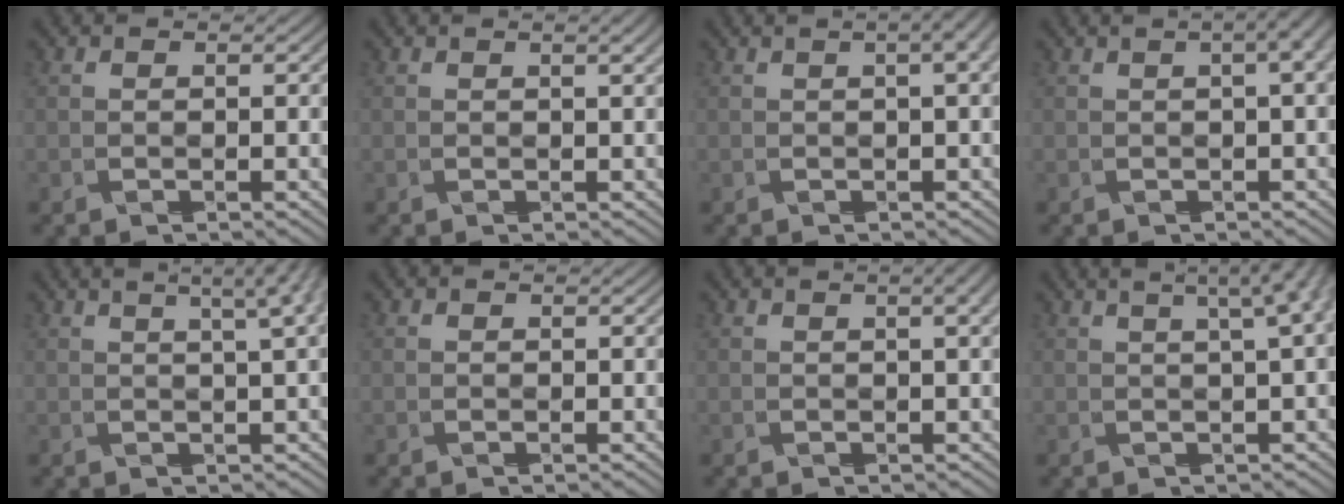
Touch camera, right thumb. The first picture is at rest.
{"total": 1.4, "force": [0.4, 0.5, 1.3], "torque": [-0.026, -0.001, 0.011]}
{"total": 4.0, "force": [0.8, 1.4, 3.6], "torque": [-0.055, 0.005, 0.022]}
{"total": 4.4, "force": [1.0, 1.6, 4.0], "torque": [-0.060, 0.005, 0.022]}
{"total": 5.5, "force": [2.5, 0.8, 4.8], "torque": [-0.059, 0.019, 0.031]}
{"total": 0.0}
{"total": 2.6, "force": [0.6, 0.9, 2.4], "torque": [-0.041, -0.001, 0.016]}
{"total": 6.5, "force": [2.0, 1.1, 6.0], "torque": [-0.079, 0.015, 0.027]}